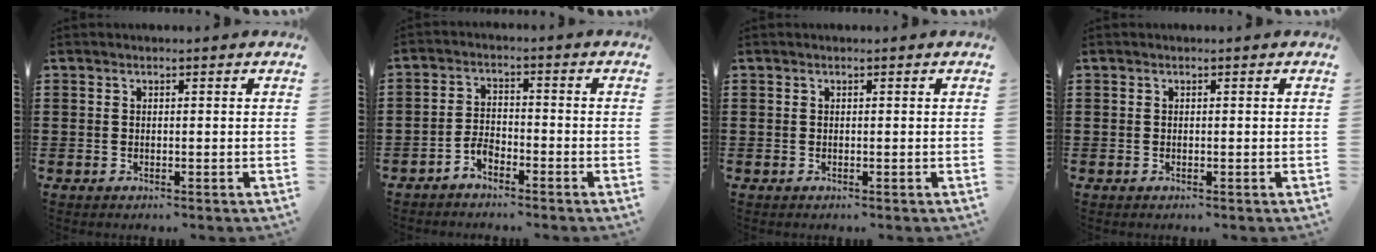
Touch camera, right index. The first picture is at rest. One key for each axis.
{"total": 2.7, "fx": -2.3, "fy": 1.0, "fz": 1.0, "tx": -0.026, "ty": 0.007, "tz": -0.048}
{"total": 0.0}
{"total": 0.0}